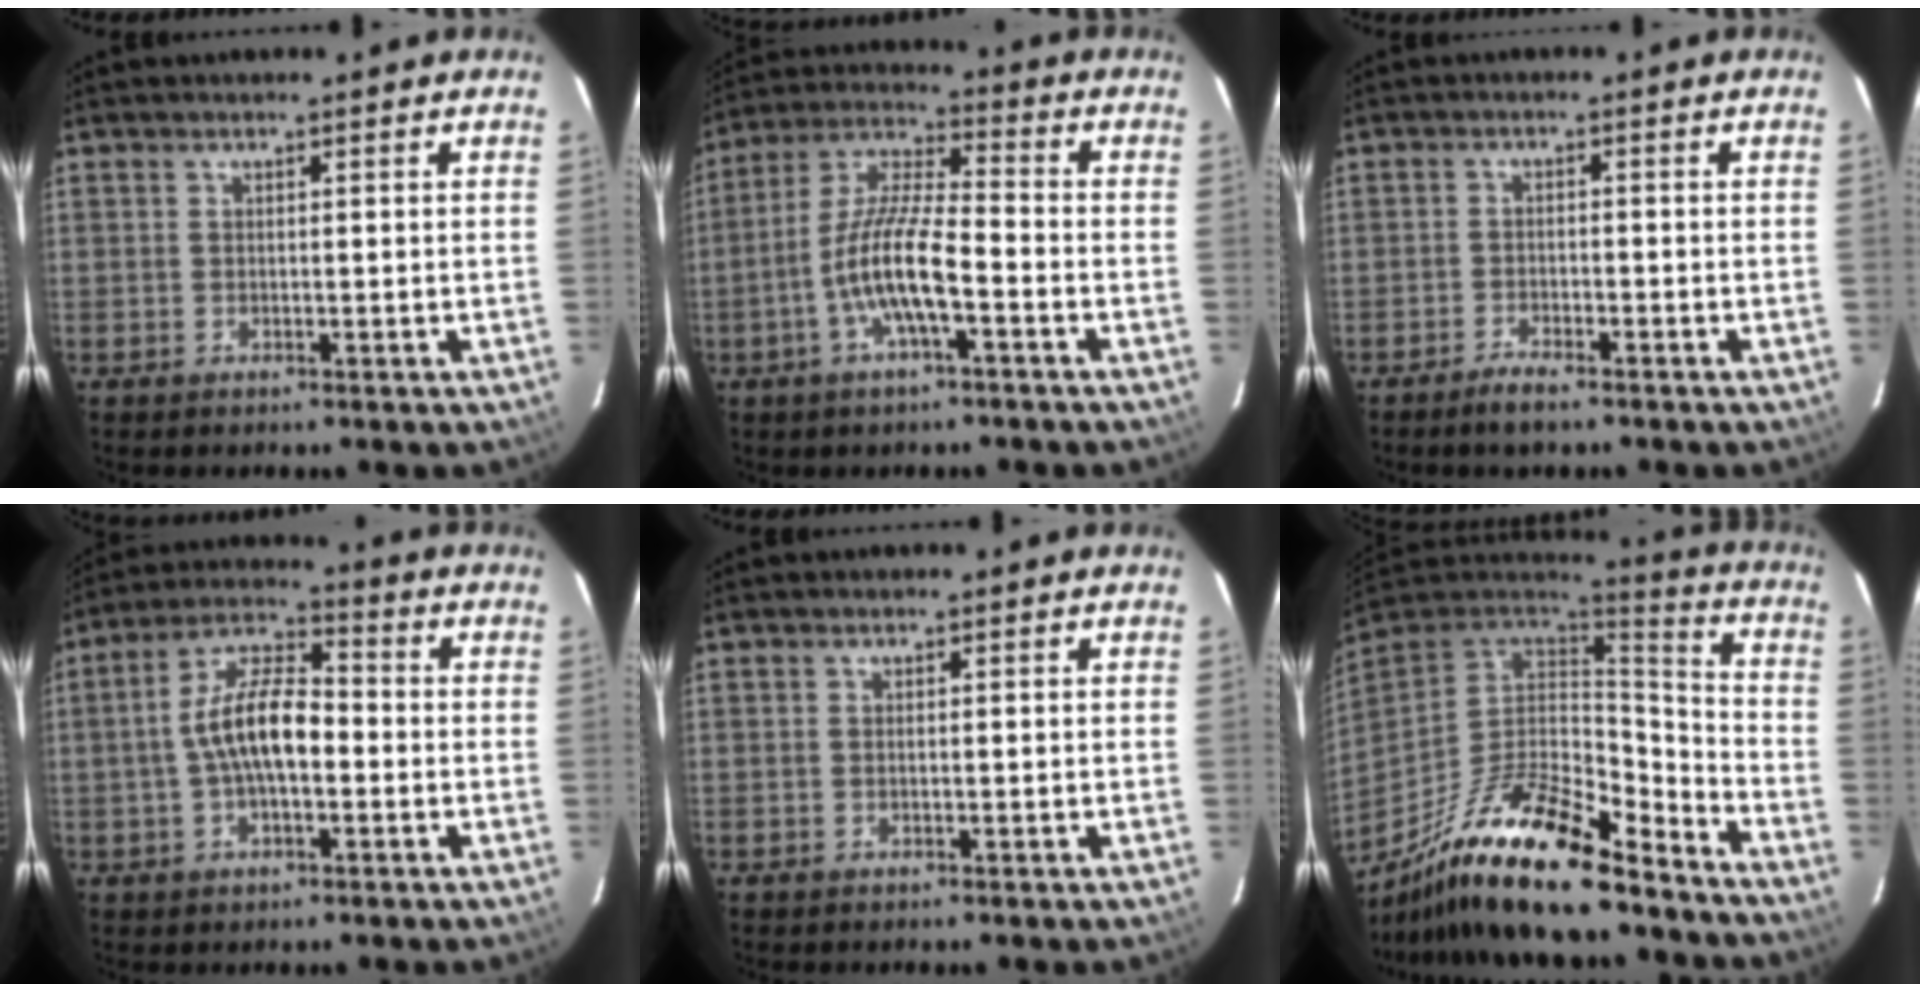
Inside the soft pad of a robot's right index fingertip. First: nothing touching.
{"total": 11.1, "force": [-4.3, 2.3, 10.0], "torque": [-0.208, 0.000, -0.084]}
{"total": 3.4, "force": [-2.8, 0.8, 1.8], "torque": [-0.052, -0.002, -0.056]}
{"total": 10.6, "force": [-1.4, 4.5, 9.5], "torque": [-0.189, 0.018, -0.028]}
{"total": 0.0}
{"total": 24.7, "force": [-17.9, 6.9, 15.7], "torque": [-0.292, -0.029, -0.303]}